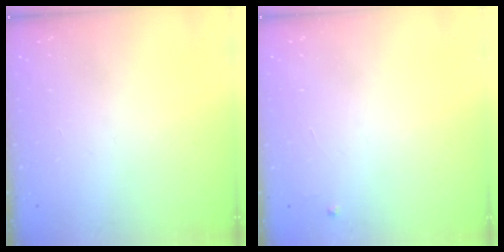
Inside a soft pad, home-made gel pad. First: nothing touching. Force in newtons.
{"total": 2.4, "press": 2.4, "slide": 0.4}